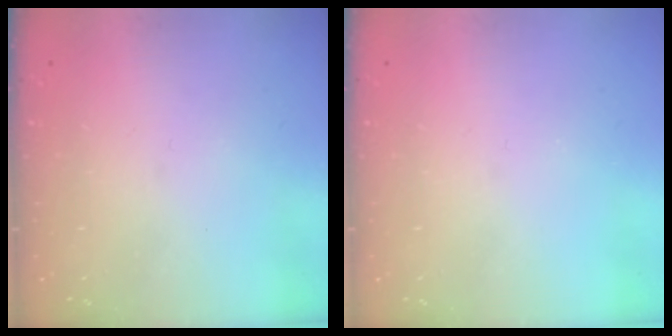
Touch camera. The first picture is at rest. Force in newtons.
{"total": 0.0}